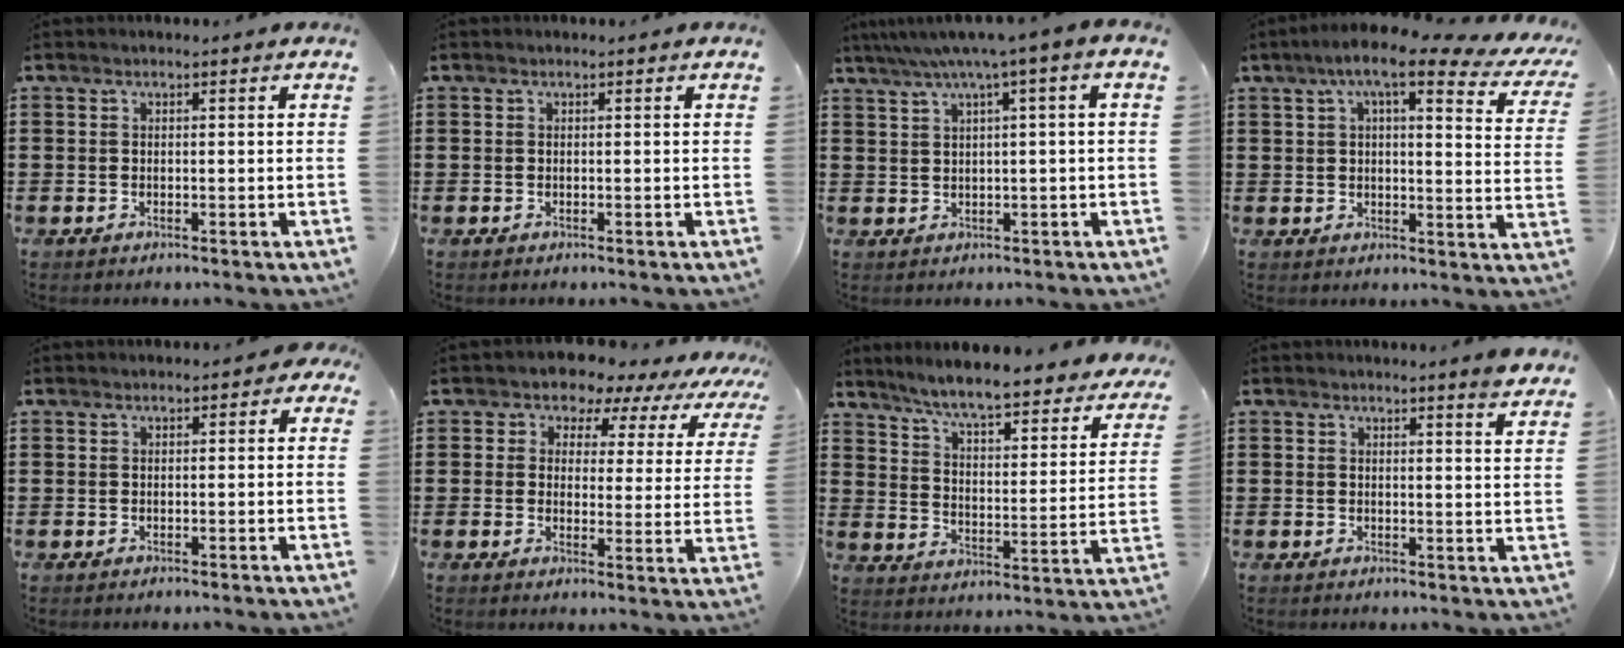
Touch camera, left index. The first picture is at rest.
{"total": 0.0}
{"total": 4.4, "force": [1.3, -0.5, 4.2], "torque": [-0.082, -0.010, 0.017]}
{"total": 8.9, "force": [6.3, 1.4, 6.2], "torque": [-0.115, -0.020, 0.101]}
{"total": 0.7, "force": [-0.1, 0.5, 0.4], "torque": [-0.010, 0.005, -0.003]}
{"total": 5.5, "force": [4.9, 2.5, 0.6], "torque": [-0.031, -0.033, 0.082]}
{"total": 6.5, "force": [5.8, -0.4, 2.9], "torque": [-0.080, -0.044, 0.094]}
{"total": 2.8, "force": [2.6, -0.5, 1.0], "torque": [-0.018, -0.010, 0.046]}